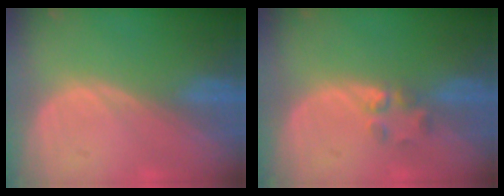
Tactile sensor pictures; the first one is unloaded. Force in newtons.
{"total": 2.3, "press": 2.2, "slide": 0.8}